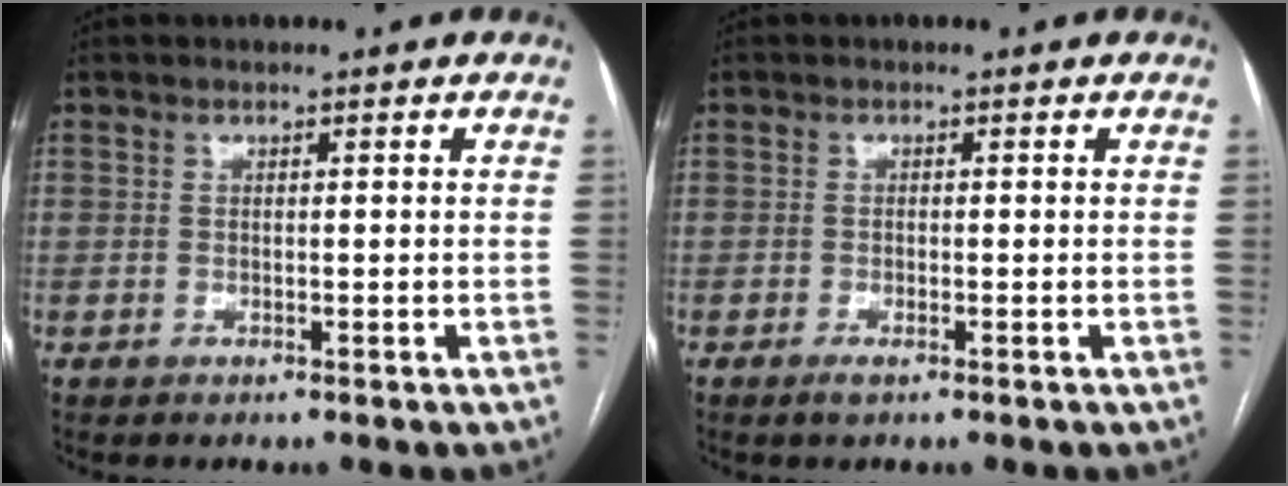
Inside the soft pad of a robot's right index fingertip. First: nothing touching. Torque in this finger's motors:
{"motor_torque": [0.30, 0.10, 0.05, 0.02]}